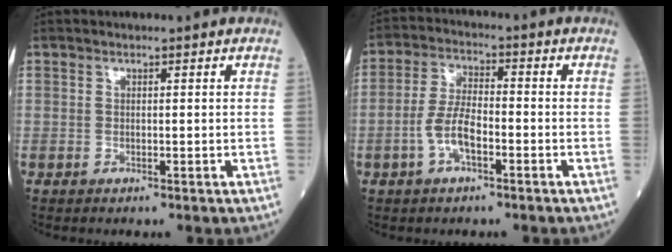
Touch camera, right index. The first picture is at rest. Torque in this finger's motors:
{"motor_torque": [0.55, -0.17, 0.23, 0.05]}